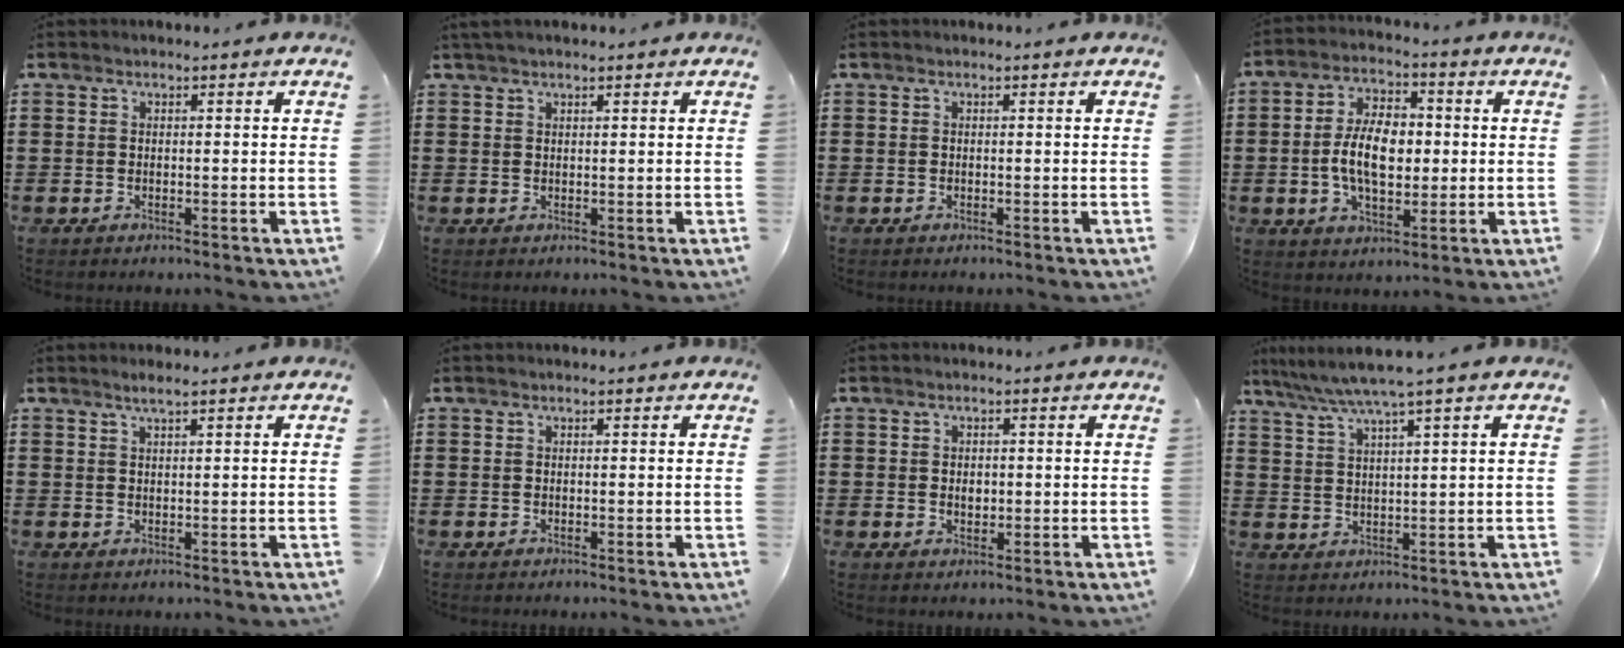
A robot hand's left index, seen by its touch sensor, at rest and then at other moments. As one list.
[{"total": 1.2, "force": [0.9, 0.1, 0.7], "torque": [-0.014, 0.001, 0.018]}, {"total": 0.0}, {"total": 8.9, "force": [-0.4, 4.8, 7.4], "torque": [-0.150, 0.006, -0.014]}, {"total": 1.5, "force": [1.2, -0.1, 1.0], "torque": [-0.020, 0.000, 0.022]}, {"total": 0.0}, {"total": 1.5, "force": [0.2, 1.0, 1.1], "torque": [-0.016, 0.002, 0.000]}, {"total": 4.5, "force": [3.3, -0.6, 3.0], "torque": [-0.067, -0.011, 0.055]}]